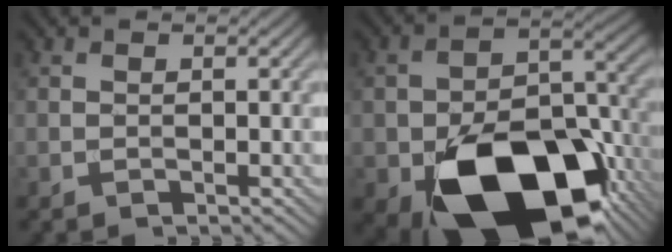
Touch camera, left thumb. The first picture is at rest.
{"total": 19.8, "force": [-10.0, 11.7, 12.5], "torque": [-0.219, -0.052, -0.140]}